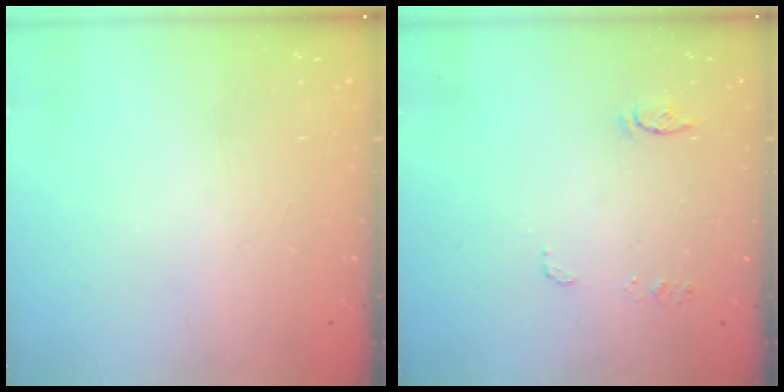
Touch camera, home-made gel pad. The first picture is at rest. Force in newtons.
{"total": 6.9, "press": 6.9, "slide": 0.5}